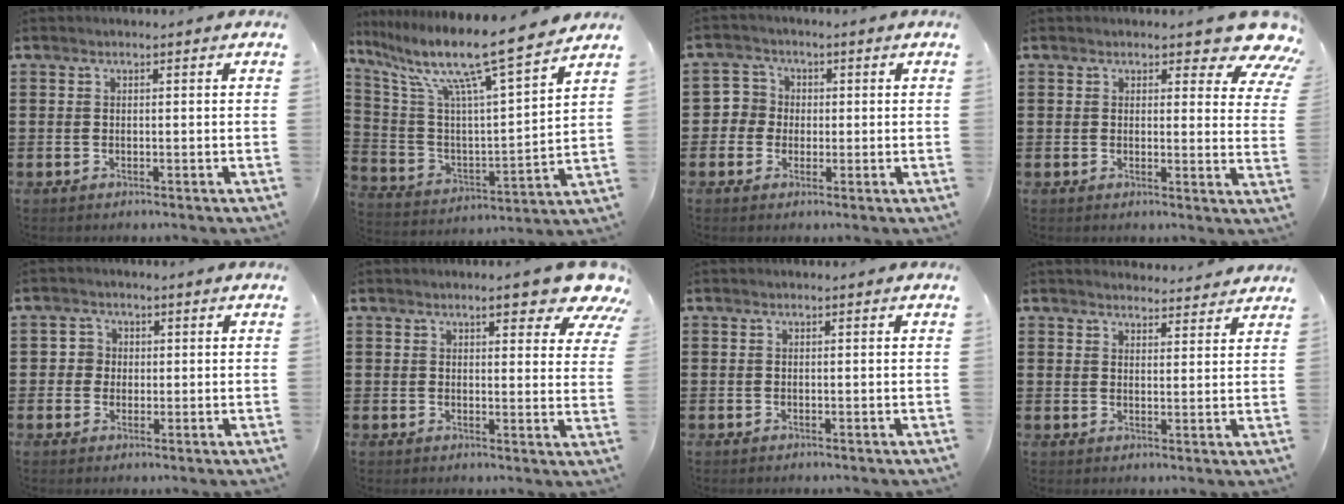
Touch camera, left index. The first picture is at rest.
{"total": 12.9, "force": [9.9, 0.3, 8.2], "torque": [-0.185, -0.067, 0.157]}
{"total": 3.7, "force": [-0.6, 3.6, 0.3], "torque": [-0.026, 0.009, -0.016]}
{"total": 5.7, "force": [4.5, 1.6, 3.2], "torque": [-0.046, -0.024, 0.073]}
{"total": 2.4, "force": [0.0, 2.4, 0.3], "torque": [-0.018, 0.009, -0.005]}
{"total": 7.6, "force": [5.5, 1.8, 4.8], "torque": [-0.068, -0.019, 0.090]}
{"total": 0.0}
{"total": 3.2, "force": [3.1, 0.4, 0.1], "torque": [-0.002, -0.016, 0.057]}